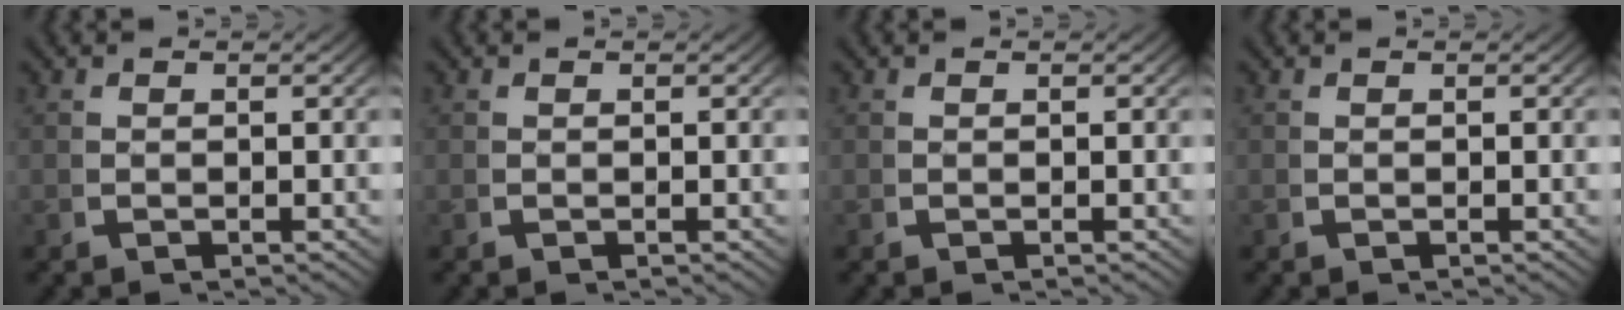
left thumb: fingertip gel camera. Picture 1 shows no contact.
{"total": 0.0}
{"total": 0.0}
{"total": 0.0}